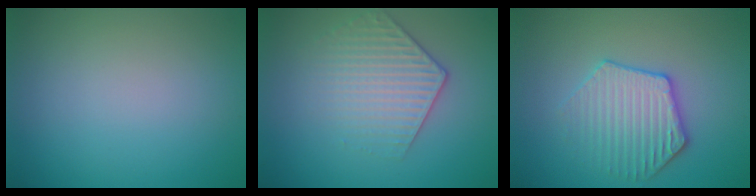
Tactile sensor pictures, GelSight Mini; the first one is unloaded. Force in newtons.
{"total": 3.3, "press": 3.2, "slide": 1.0}
{"total": 3.6, "press": 3.5, "slide": 0.6}